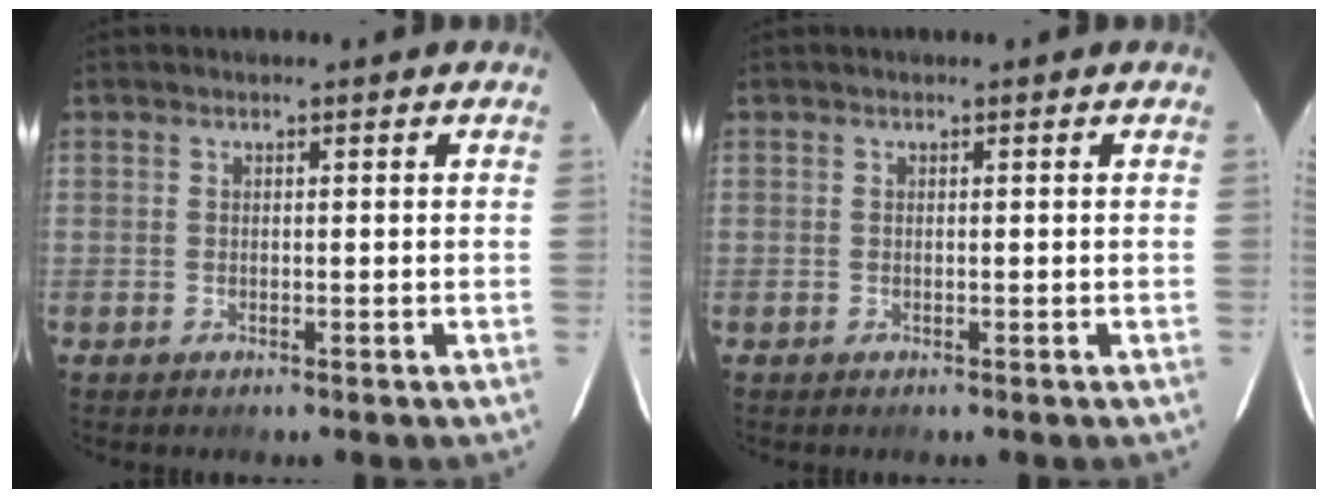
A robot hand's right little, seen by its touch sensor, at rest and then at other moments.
{"total": 0.0}